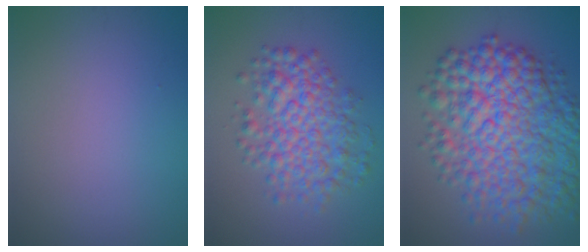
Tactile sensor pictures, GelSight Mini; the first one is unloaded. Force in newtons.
{"total": 5.8, "press": 5.8, "slide": 0.1}
{"total": 11.1, "press": 11.1, "slide": 0.1}